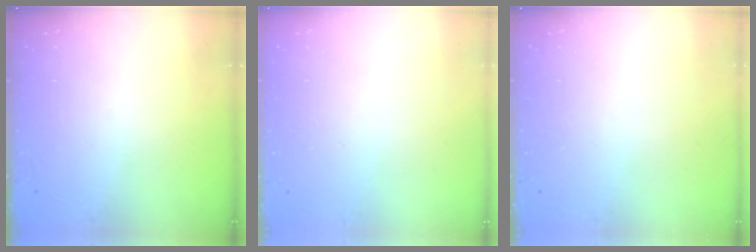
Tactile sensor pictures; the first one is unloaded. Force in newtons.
{"total": 2.6, "press": 2.6, "slide": 0.2}
{"total": 0.0}